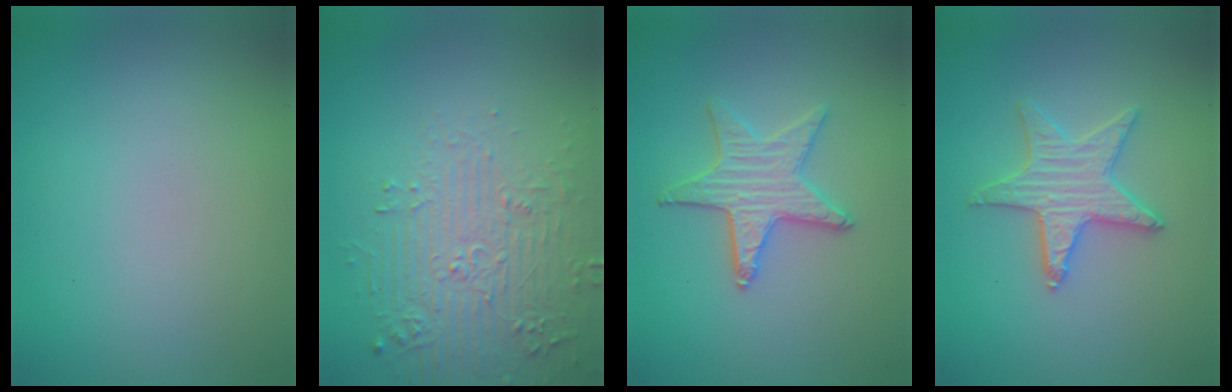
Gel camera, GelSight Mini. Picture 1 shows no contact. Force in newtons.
{"total": 5.2, "press": 4.0, "slide": 3.3}
{"total": 3.6, "press": 3.4, "slide": 1.2}
{"total": 3.5, "press": 3.4, "slide": 0.9}